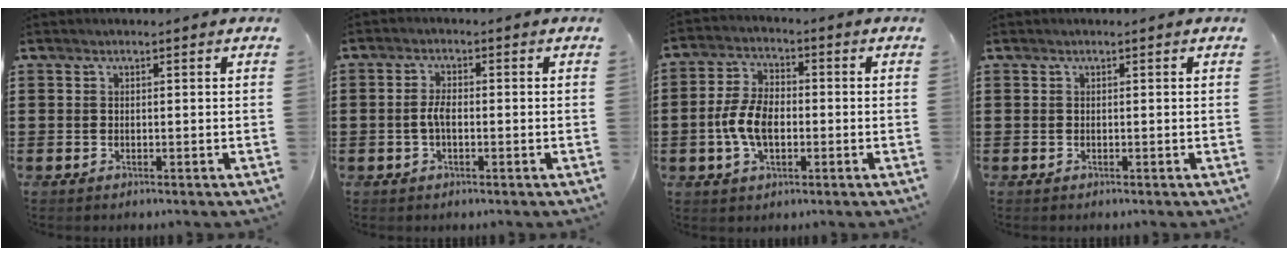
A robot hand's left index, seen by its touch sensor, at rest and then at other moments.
{"total": 2.8, "force": [-0.4, 1.2, 2.5], "torque": [-0.057, 0.001, -0.011]}
{"total": 6.9, "force": [-1.3, 3.9, 5.5], "torque": [-0.133, 0.001, -0.033]}
{"total": 0.0}